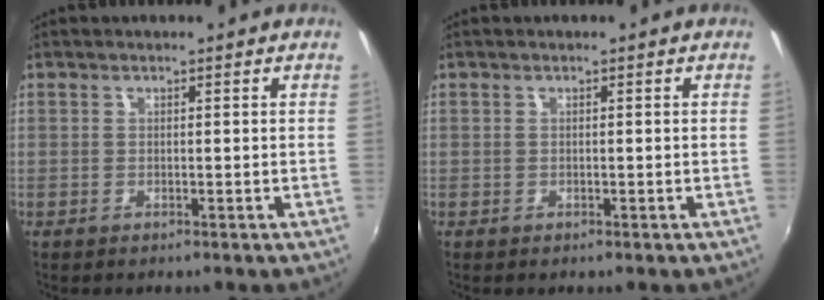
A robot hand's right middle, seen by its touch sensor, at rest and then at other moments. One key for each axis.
{"total": 0.0}